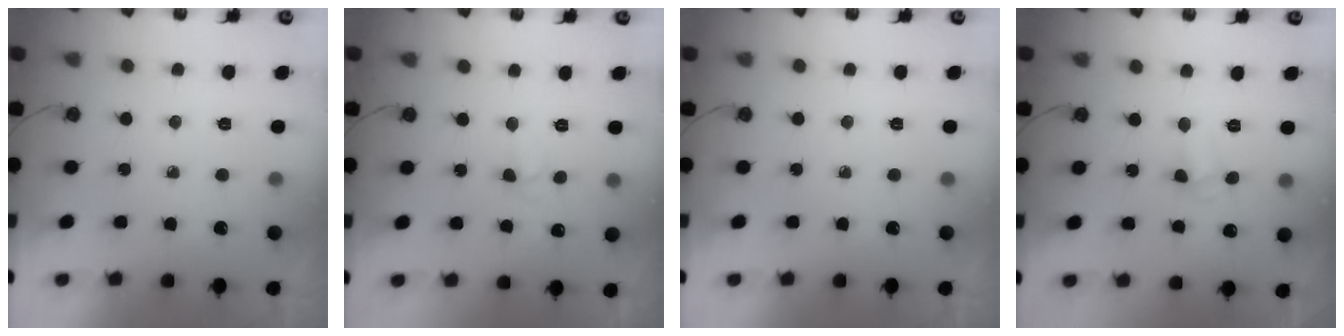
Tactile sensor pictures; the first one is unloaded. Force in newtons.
{"total": 3.8, "press": 3.7, "slide": 0.8}
{"total": 0.0}
{"total": 3.0, "press": 2.9, "slide": 0.5}